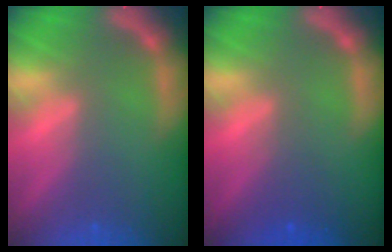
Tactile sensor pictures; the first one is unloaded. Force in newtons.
{"total": 1.9}